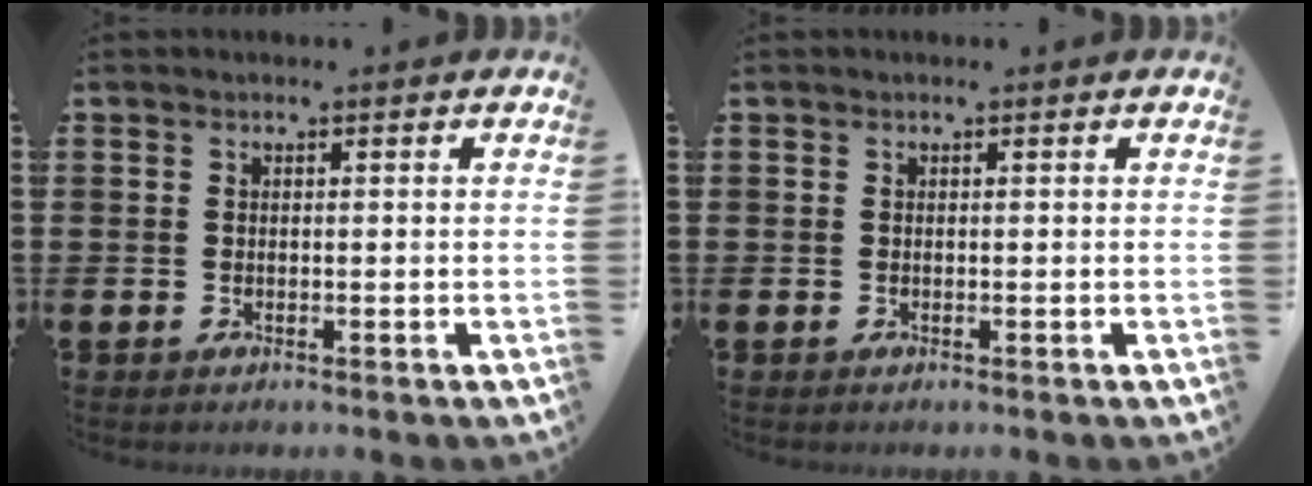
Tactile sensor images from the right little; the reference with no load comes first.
{"total": 0.0}